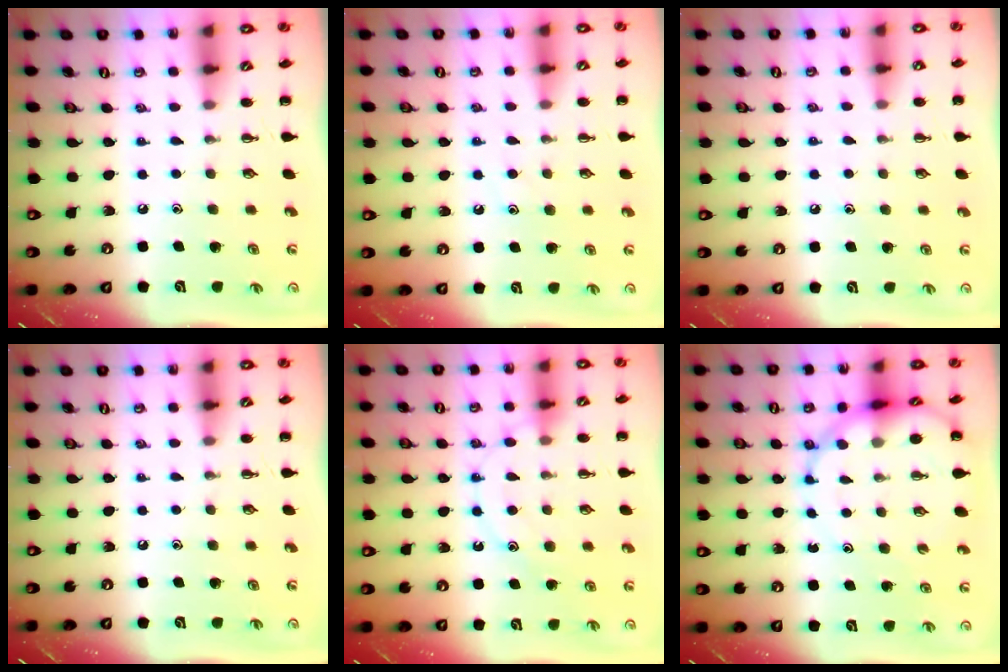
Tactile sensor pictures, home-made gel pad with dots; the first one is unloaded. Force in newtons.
{"total": 6.7, "press": 6.6, "slide": 1.0}
{"total": 6.7, "press": 6.4, "slide": 2.1}
{"total": 0.0}
{"total": 11.7, "press": 11.7, "slide": 0.7}
{"total": 10.8, "press": 10.3, "slide": 2.9}